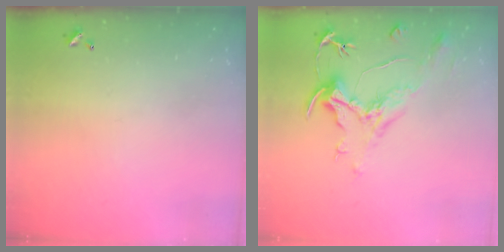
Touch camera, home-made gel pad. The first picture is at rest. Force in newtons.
{"total": 2.2, "press": 1.7, "slide": 1.3}